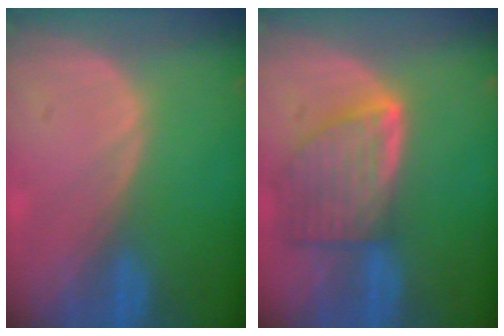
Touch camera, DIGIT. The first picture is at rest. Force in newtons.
{"total": 8.0, "press": 7.2, "slide": 3.5}